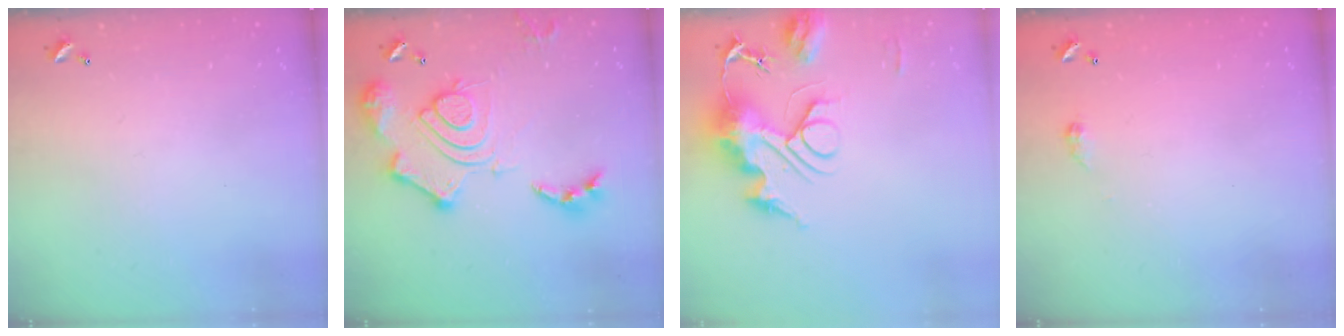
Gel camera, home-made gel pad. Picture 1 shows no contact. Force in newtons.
{"total": 19.7, "press": 19.6, "slide": 1.8}
{"total": 14.3, "press": 14.3, "slide": 1.5}
{"total": 2.8, "press": 2.7, "slide": 0.5}